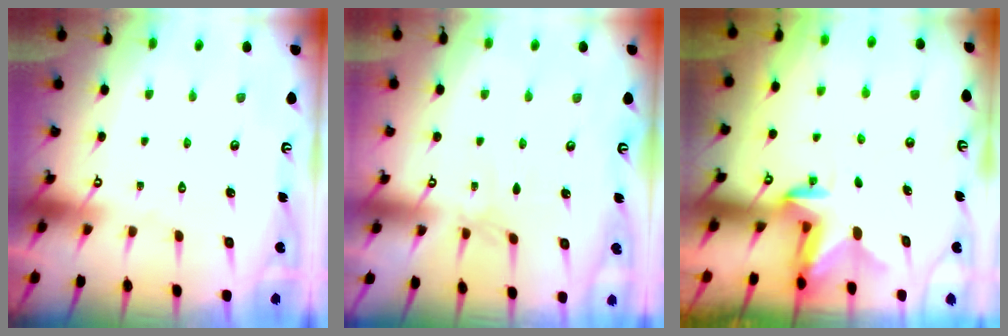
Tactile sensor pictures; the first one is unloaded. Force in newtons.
{"total": 2.3, "press": 2.2, "slide": 0.4}
{"total": 2.8, "press": 2.8, "slide": 0.6}